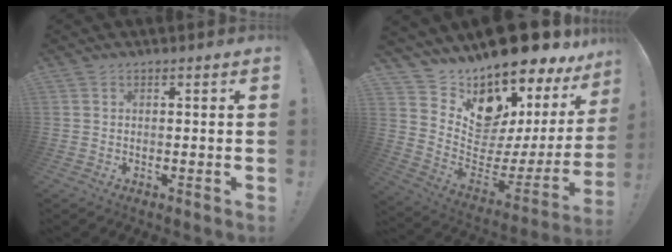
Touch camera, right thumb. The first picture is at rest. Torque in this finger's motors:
{"motor_torque": [0.01, 5.00, 0.45, 0.39, 0.10]}